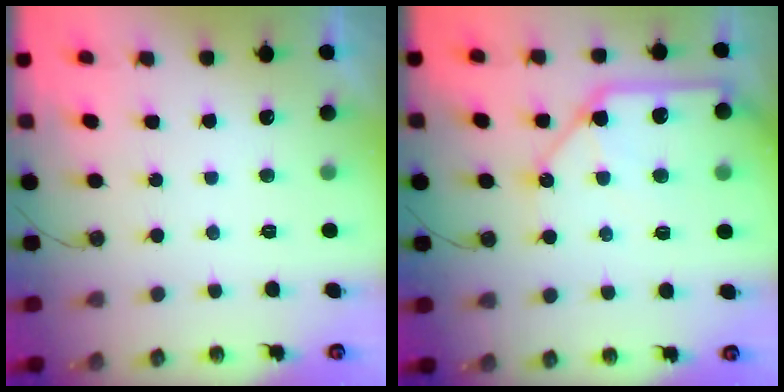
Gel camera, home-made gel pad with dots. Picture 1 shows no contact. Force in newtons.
{"total": 12.9, "press": 12.8, "slide": 1.6}